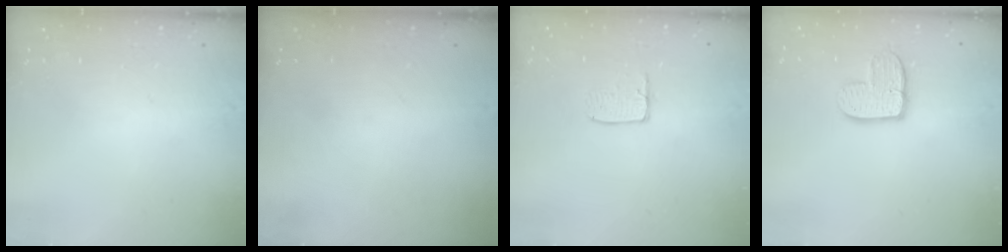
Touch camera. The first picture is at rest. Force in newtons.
{"total": 0.0}
{"total": 4.7, "press": 4.7, "slide": 0.4}
{"total": 10.3, "press": 10.2, "slide": 0.9}